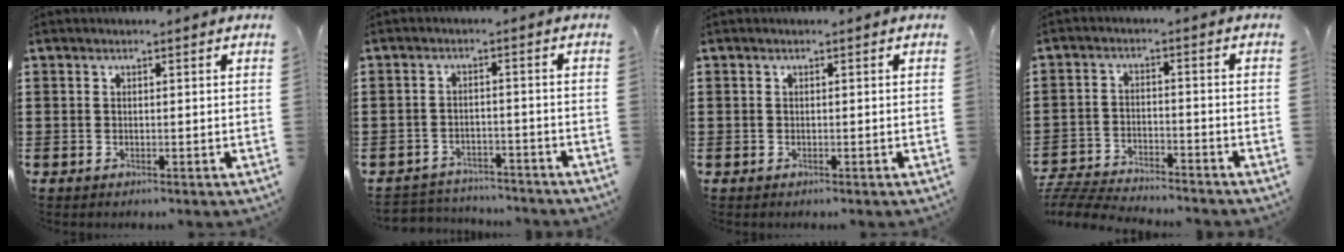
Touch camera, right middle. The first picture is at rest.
{"total": 3.1, "force": [-3.1, 0.5, -0.1], "torque": [-0.007, -0.002, -0.066]}
{"total": 0.0}
{"total": 5.6, "force": [-5.6, 0.4, 0.8], "torque": [-0.030, 0.001, -0.115]}